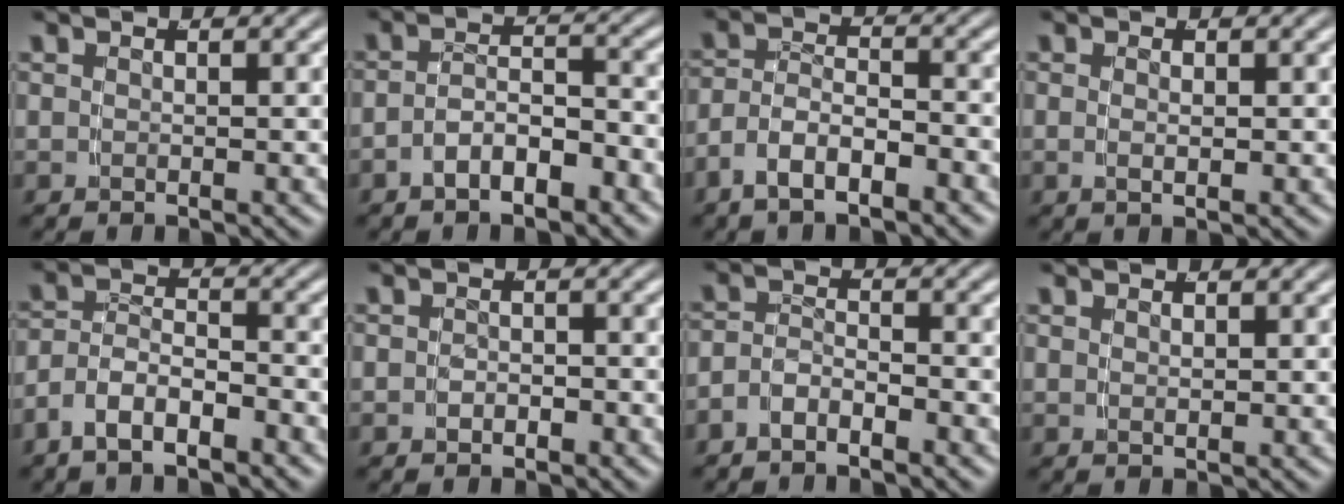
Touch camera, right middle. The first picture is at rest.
{"total": 3.5, "force": [-2.7, 1.3, 1.7], "torque": [-0.017, -0.005, -0.049]}
{"total": 4.0, "force": [-2.6, 2.1, 2.1], "torque": [-0.040, -0.011, -0.045]}
{"total": 0.8, "force": [-0.1, -0.3, 0.7], "torque": [-0.015, -0.008, 0.004]}
{"total": 4.3, "force": [-2.9, 2.5, 2.0], "torque": [-0.037, -0.011, -0.052]}
{"total": 1.1, "force": [-0.9, 0.5, 0.2], "torque": [-0.001, -0.002, -0.016]}
{"total": 2.8, "force": [-2.3, 1.3, 1.0], "torque": [-0.021, -0.008, -0.040]}
{"total": 0.7, "force": [0.4, -0.5, 0.1], "torque": [0.004, -0.003, 0.013]}